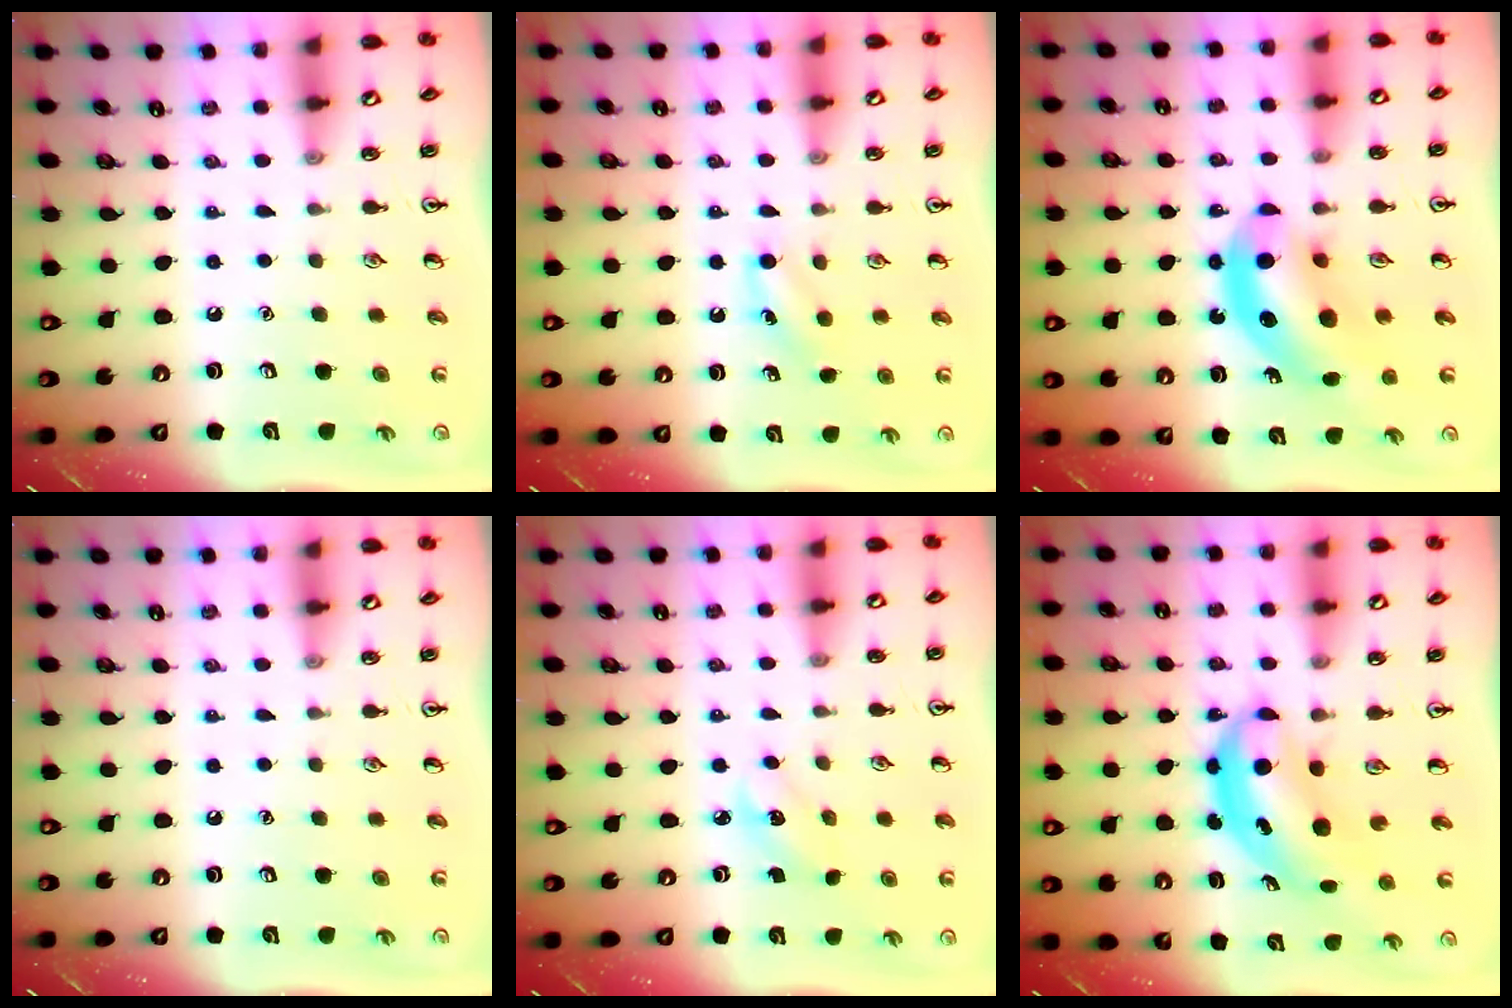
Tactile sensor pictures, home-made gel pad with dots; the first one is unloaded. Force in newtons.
{"total": 6.0, "press": 5.8, "slide": 1.7}
{"total": 11.6, "press": 11.0, "slide": 3.5}
{"total": 0.0}
{"total": 2.7, "press": 2.6, "slide": 0.9}
{"total": 5.2, "press": 5.1, "slide": 1.3}